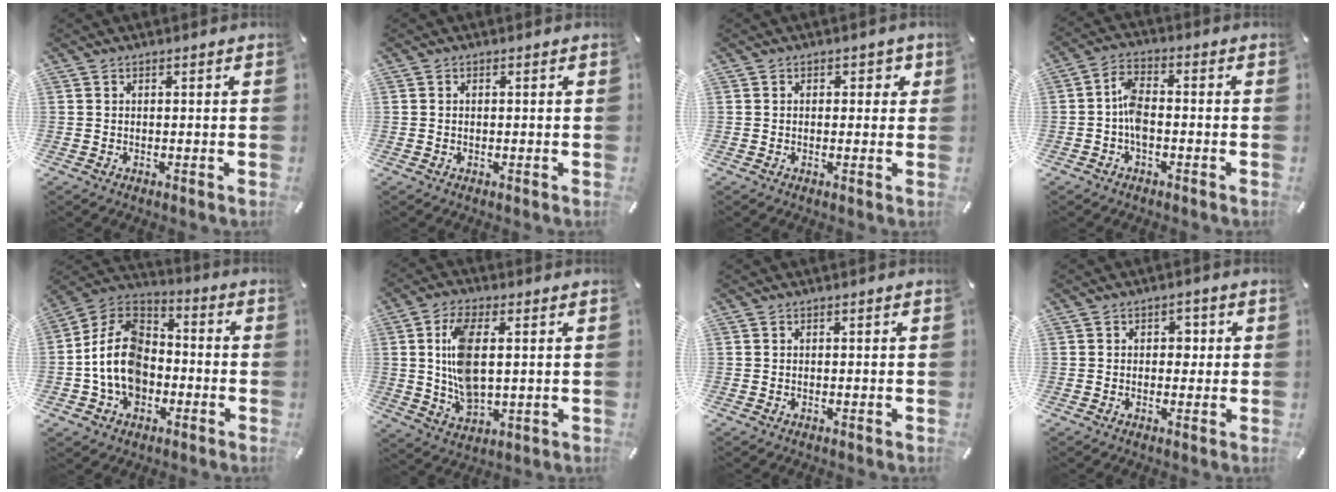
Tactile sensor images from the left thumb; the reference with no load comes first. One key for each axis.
{"total": 0.7, "fx": -0.1, "fy": 0.4, "fz": 0.6, "tx": -0.012, "ty": 0.001, "tz": -0.002}
{"total": 2.0, "fx": 0.1, "fy": 1.5, "fz": 1.2, "tx": -0.010, "ty": 0.002, "tz": -0.004}
{"total": 6.0, "fx": -1.6, "fy": 3.3, "fz": 4.8, "tx": -0.100, "ty": 0.008, "tz": -0.032}
{"total": 13.5, "fx": -4.0, "fy": 10.6, "fz": 7.4, "tx": -0.186, "ty": 0.021, "tz": -0.078}
{"total": 11.8, "fx": 1.7, "fy": 6.1, "fz": 10.0, "tx": -0.205, "ty": -0.007, "tz": 0.026}
{"total": 0.0}
{"total": 2.9, "fx": 0.0, "fy": 2.2, "fz": 1.8, "tx": -0.013, "ty": 0.000, "tz": -0.011}